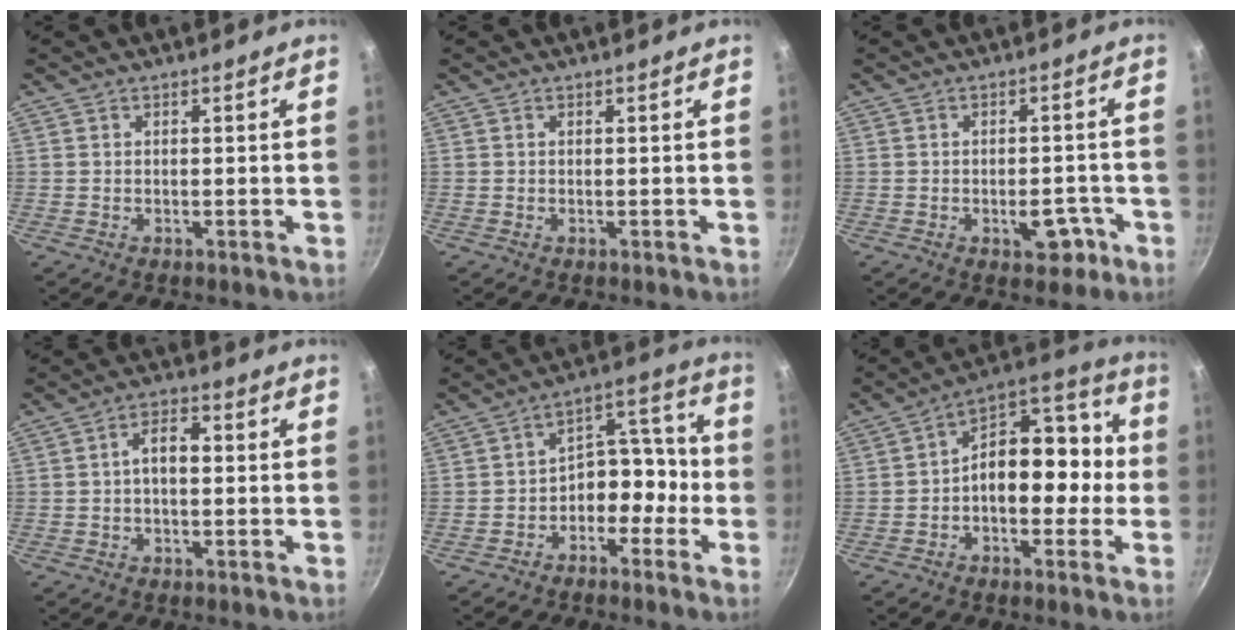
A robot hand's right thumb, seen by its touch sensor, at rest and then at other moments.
{"total": 0.0}
{"total": 5.0, "force": [-2.3, 2.9, 3.3], "torque": [-0.024, 0.021, -0.025]}
{"total": 5.0, "force": [0.2, 2.7, 4.2], "torque": [-0.067, 0.019, -0.004]}
{"total": 10.3, "force": [-3.2, 6.9, 6.9], "torque": [-0.059, 0.055, -0.062]}
{"total": 15.5, "force": [-1.1, 9.3, 12.4], "torque": [-0.143, 0.050, -0.032]}